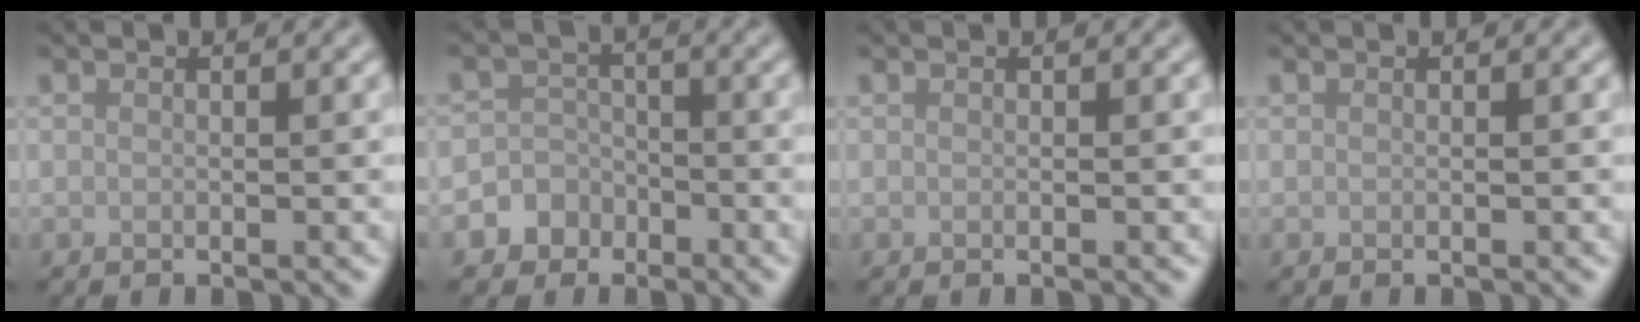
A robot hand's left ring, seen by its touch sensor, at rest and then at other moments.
{"total": 4.9, "force": [-2.6, 4.1, 0.3], "torque": [0.024, 0.000, -0.065]}
{"total": 0.0}
{"total": 0.0}